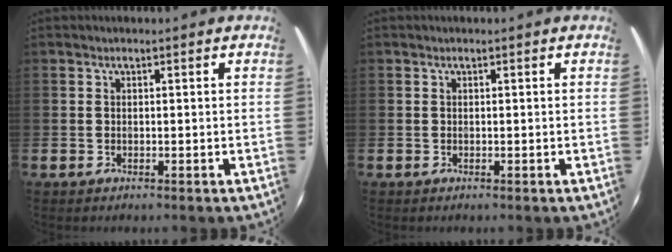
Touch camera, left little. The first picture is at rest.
{"total": 0.0}